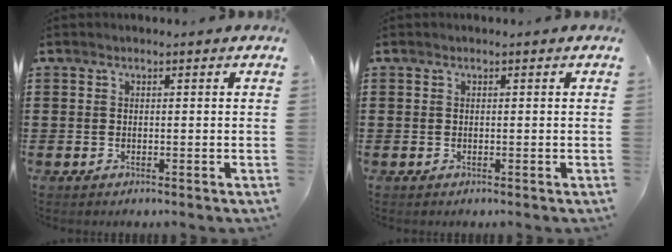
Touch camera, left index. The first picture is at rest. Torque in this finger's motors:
{"motor_torque": [0.00, 0.00, -0.01, 0.01]}